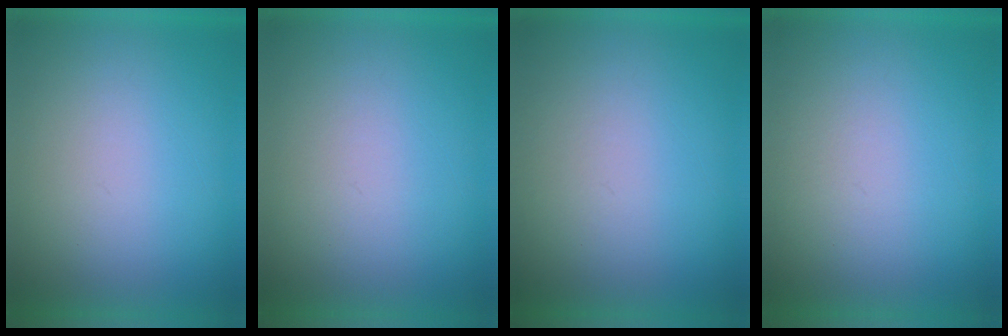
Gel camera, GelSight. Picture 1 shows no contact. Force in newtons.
{"total": 1.2}
{"total": 1.4}
{"total": 1.3}